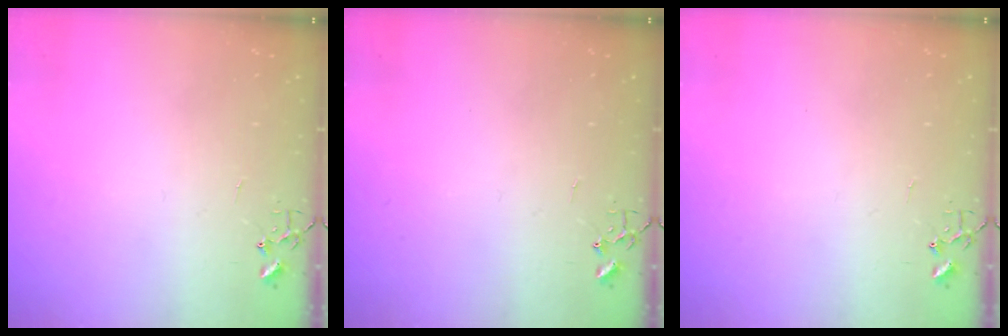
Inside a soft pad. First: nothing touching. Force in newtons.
{"total": 0.0}
{"total": 0.0}